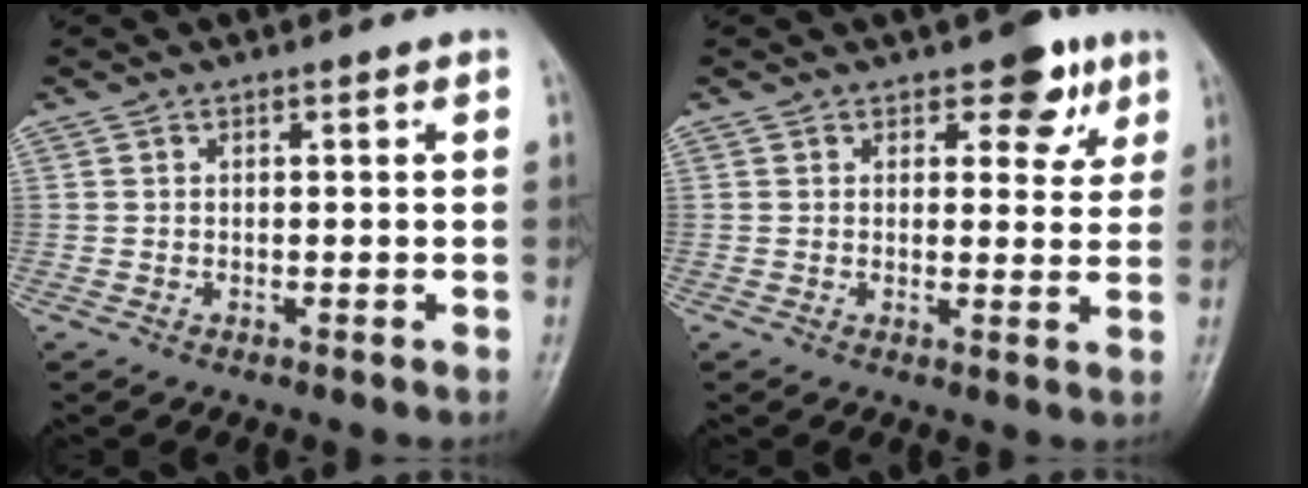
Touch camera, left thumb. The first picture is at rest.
{"total": 6.0, "force": [3.4, 3.5, 3.5], "torque": [-0.009, -0.014, 0.041]}